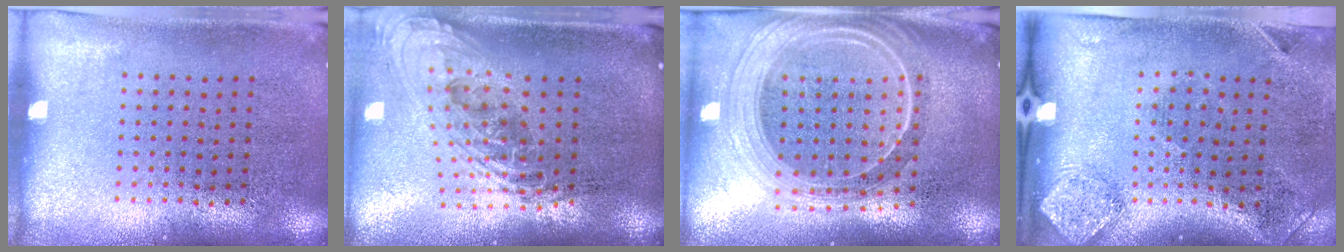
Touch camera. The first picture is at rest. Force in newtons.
{"total": 2.2, "press": 1.6, "slide": 1.6}
{"total": 2.3, "press": 2.0, "slide": 1.1}
{"total": 1.9, "press": 1.1, "slide": 1.6}